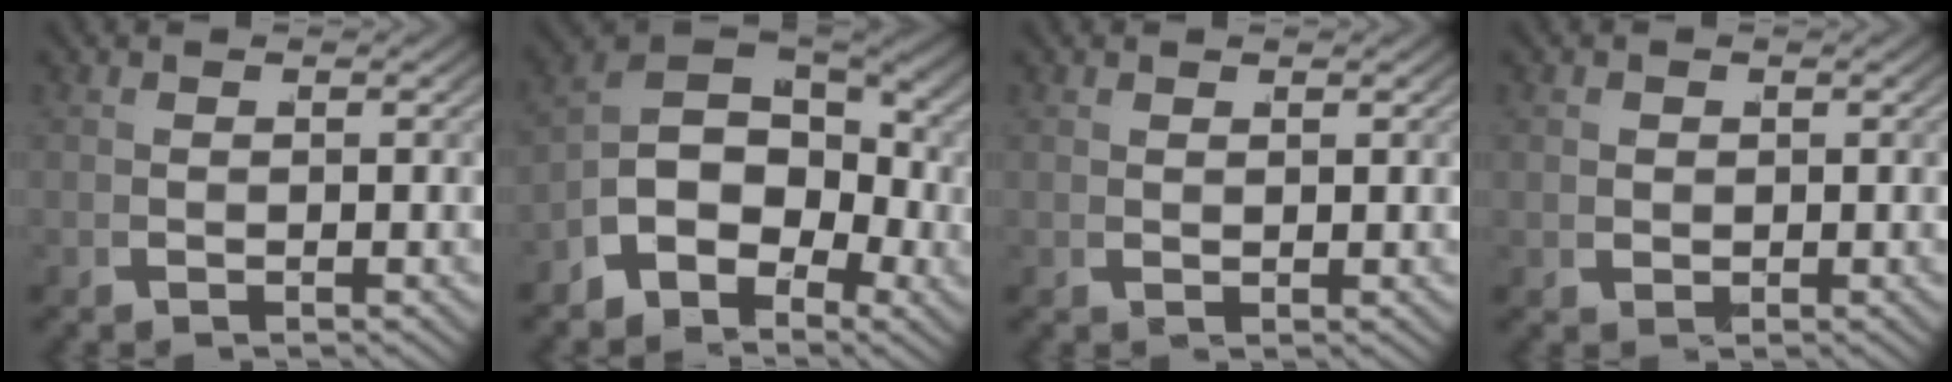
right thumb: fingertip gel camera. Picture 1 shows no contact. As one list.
[{"total": 9.0, "force": [0.4, 6.1, 6.6], "torque": [-0.139, -0.012, 0.004]}, {"total": 0.9, "force": [0.8, 0.1, 0.4], "torque": [-0.007, 0.001, 0.018]}, {"total": 1.4, "force": [0.5, 1.3, 0.4], "torque": [-0.011, -0.003, 0.011]}]